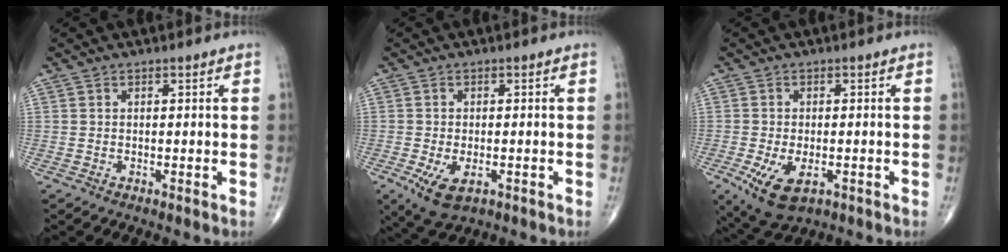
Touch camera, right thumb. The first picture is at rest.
{"total": 6.3, "force": [-2.4, 3.2, 4.8], "torque": [-0.088, -0.006, -0.031]}
{"total": 8.3, "force": [-3.1, 4.3, 6.4], "torque": [-0.117, -0.007, -0.043]}